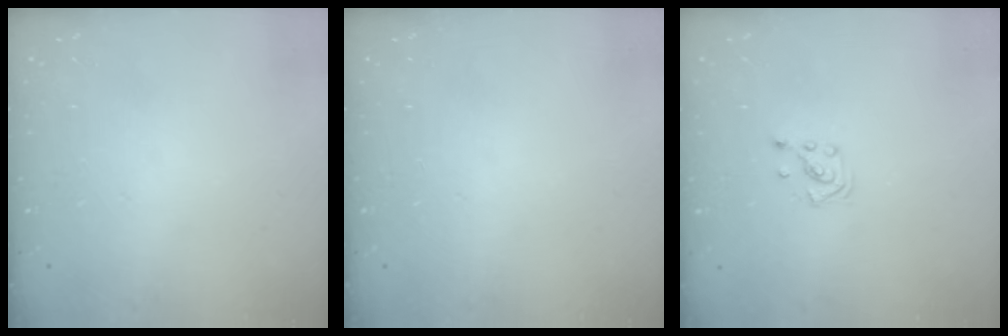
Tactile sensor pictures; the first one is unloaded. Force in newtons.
{"total": 0.0}
{"total": 2.1, "press": 2.0, "slide": 0.8}